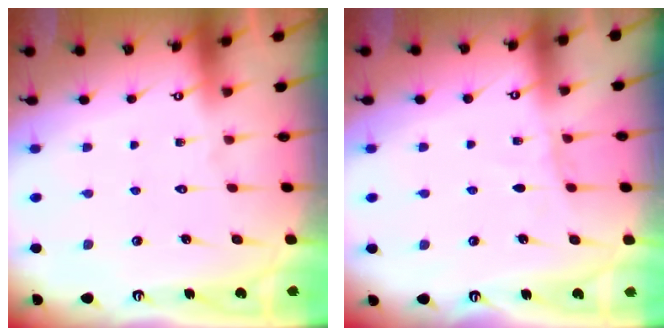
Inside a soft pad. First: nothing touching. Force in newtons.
{"total": 4.7, "press": 4.7, "slide": 0.5}